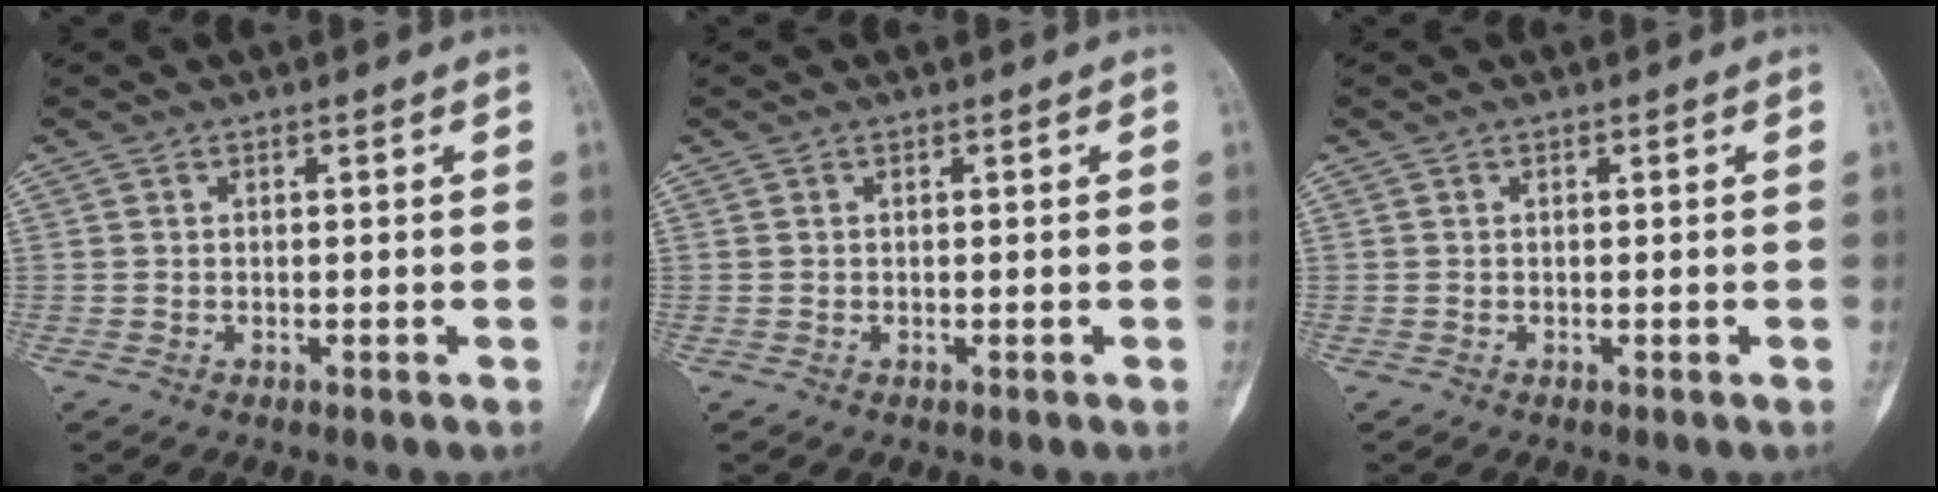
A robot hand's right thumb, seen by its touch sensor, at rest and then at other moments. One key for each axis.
{"total": 0.0}
{"total": 0.0}